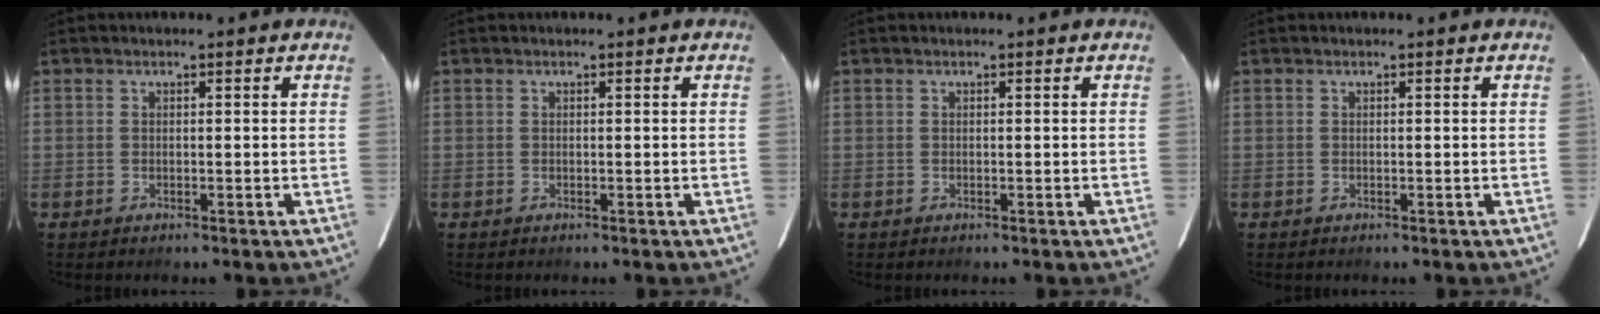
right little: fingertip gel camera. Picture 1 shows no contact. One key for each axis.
{"total": 0.0}
{"total": 0.0}
{"total": 0.0}